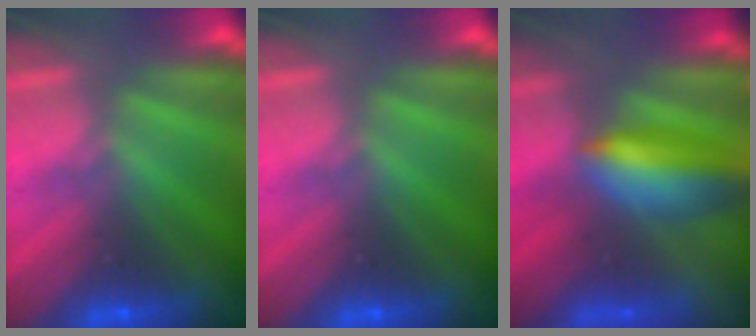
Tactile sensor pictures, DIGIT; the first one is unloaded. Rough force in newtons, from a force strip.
{"total": 0.0}
{"total": 6.1}